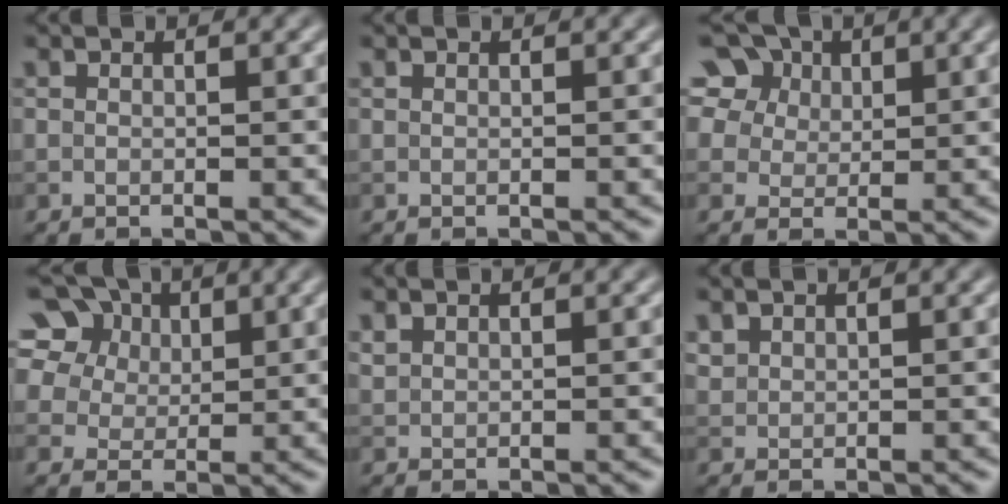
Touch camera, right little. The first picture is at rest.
{"total": 0.0}
{"total": 12.6, "force": [7.2, 8.6, 5.6], "torque": [-0.143, 0.038, 0.117]}
{"total": 15.1, "force": [8.8, 10.0, 7.0], "torque": [-0.176, 0.051, 0.148]}
{"total": 0.7, "force": [0.6, 0.2, 0.2], "torque": [-0.008, 0.000, 0.018]}
{"total": 1.0, "force": [0.8, 0.5, 0.1], "torque": [-0.007, 0.000, 0.023]}